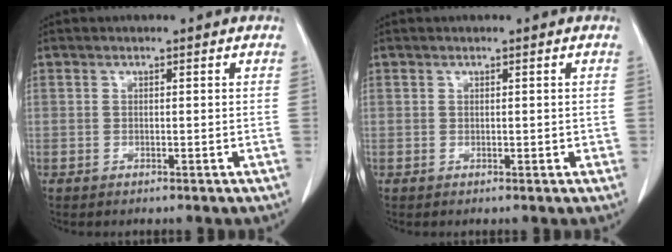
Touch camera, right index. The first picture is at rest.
{"total": 0.5, "force": [0.0, 0.4, 0.4], "torque": [-0.004, 0.002, 0.003]}